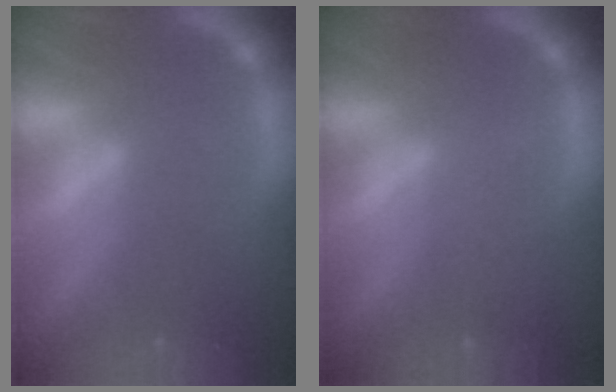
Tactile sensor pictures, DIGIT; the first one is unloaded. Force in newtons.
{"total": 1.9}